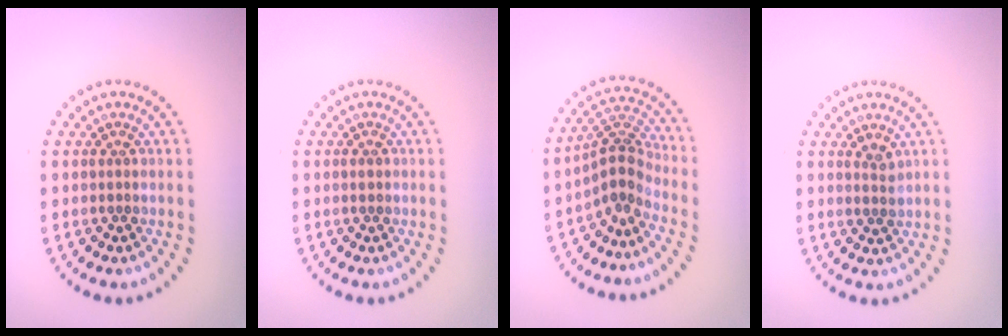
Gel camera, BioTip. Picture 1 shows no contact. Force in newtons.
{"total": 0.8, "press": 0.8, "slide": 0.1}
{"total": 3.4, "press": 2.4, "slide": 2.4}
{"total": 1.3, "press": 1.0, "slide": 0.7}